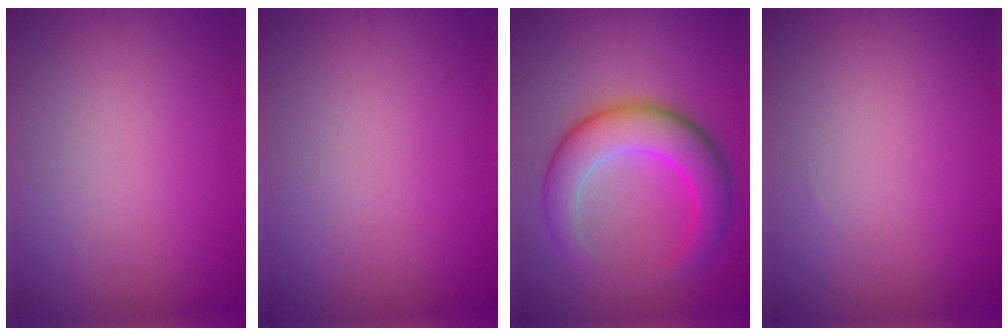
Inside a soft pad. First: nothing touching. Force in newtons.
{"total": 0.0}
{"total": 7.0, "press": 7.0, "slide": 0.1}
{"total": 0.0}